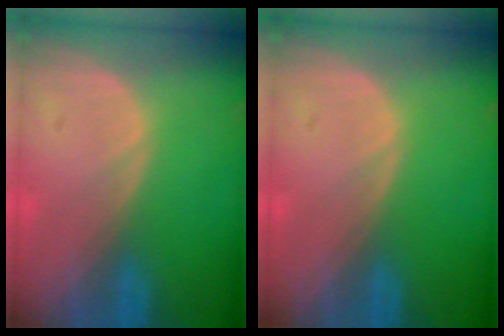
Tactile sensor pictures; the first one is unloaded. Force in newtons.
{"total": 0.0}